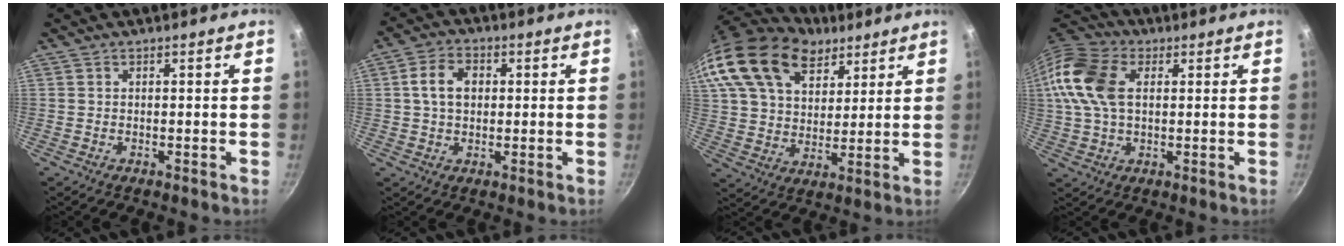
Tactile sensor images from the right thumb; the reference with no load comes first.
{"total": 6.7, "force": [0.9, 4.8, 4.5], "torque": [-0.065, 0.008, 0.010]}
{"total": 20.8, "force": [13.8, 11.9, 10.0], "torque": [-0.165, -0.025, 0.254]}
{"total": 15.0, "force": [2.9, 9.8, 11.0], "torque": [-0.218, 0.019, 0.042]}